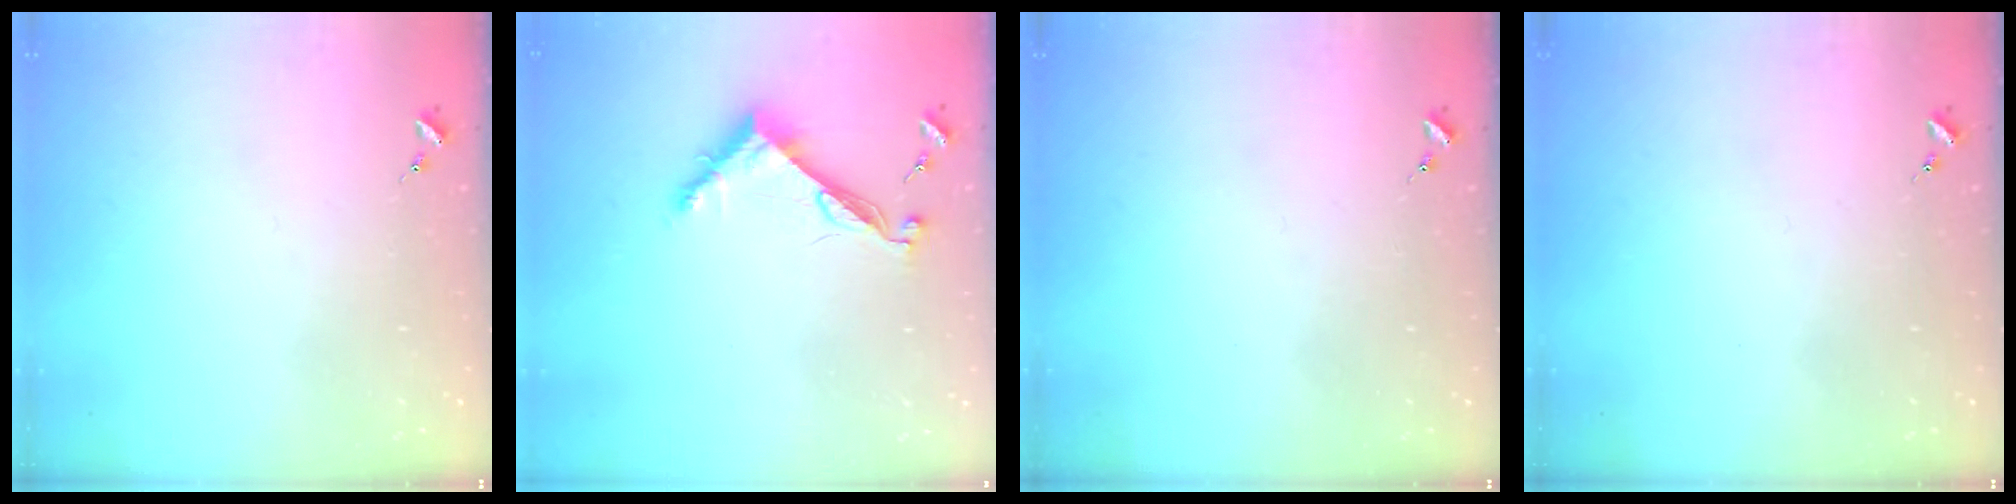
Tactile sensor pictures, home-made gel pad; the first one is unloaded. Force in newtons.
{"total": 8.2, "press": 8.2, "slide": 0.2}
{"total": 0.0}
{"total": 0.0}